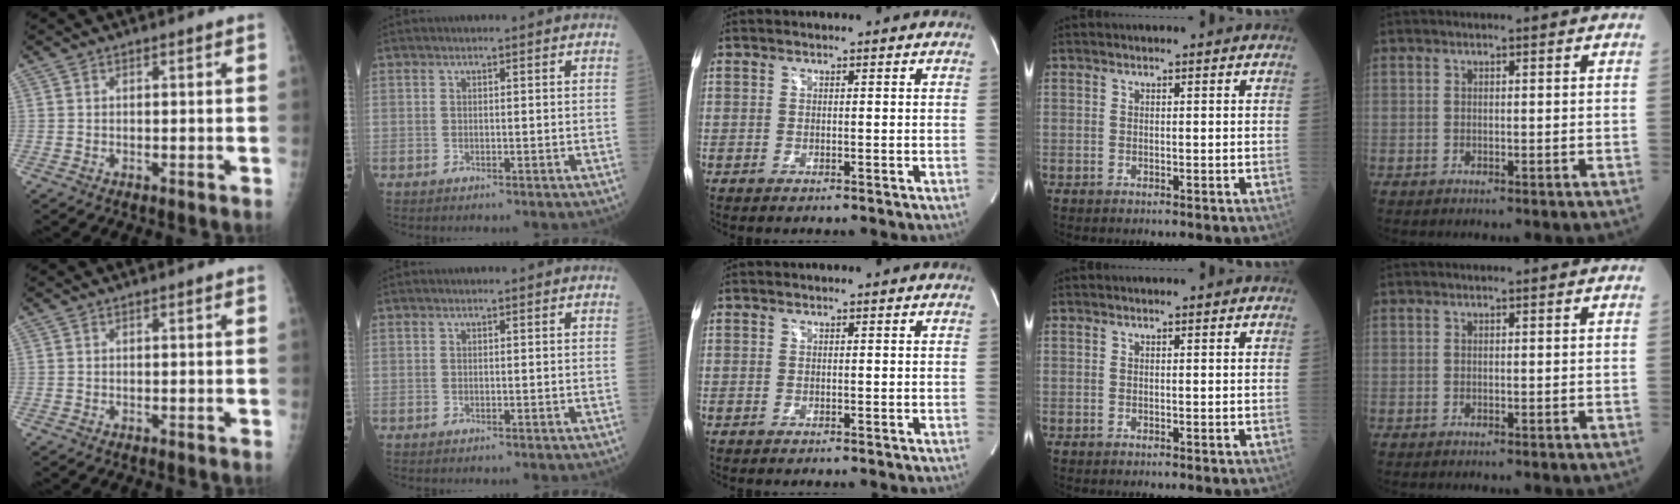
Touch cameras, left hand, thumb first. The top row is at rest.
{}